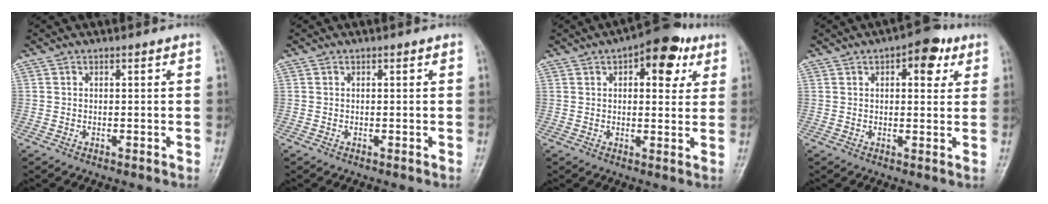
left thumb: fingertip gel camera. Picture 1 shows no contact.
{"total": 0.0}
{"total": 11.2, "force": [5.1, 5.5, 8.2], "torque": [-0.070, -0.004, 0.060]}
{"total": 7.4, "force": [3.4, 3.7, 5.5], "torque": [-0.043, -0.005, 0.035]}